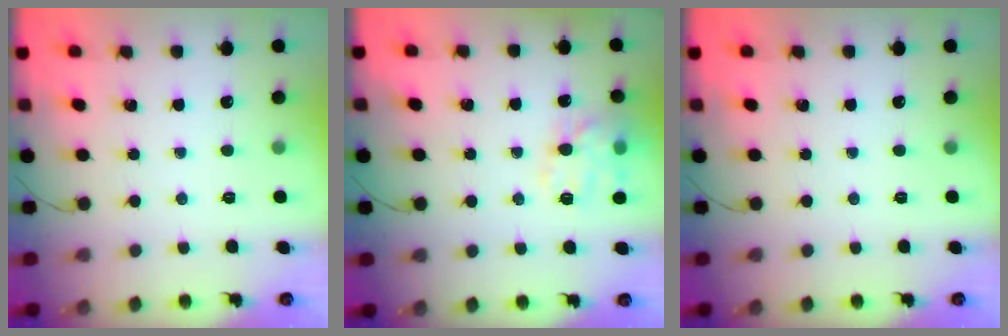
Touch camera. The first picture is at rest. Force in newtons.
{"total": 12.8, "press": 12.8, "slide": 0.6}
{"total": 0.0}